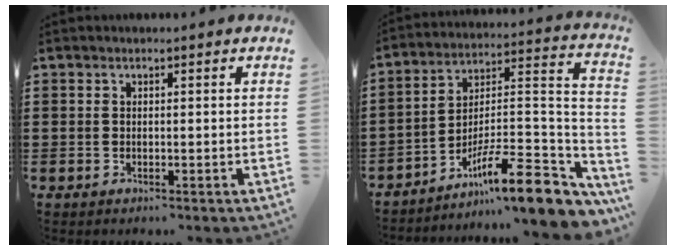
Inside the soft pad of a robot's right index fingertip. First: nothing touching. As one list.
[{"total": 13.5, "force": [-8.9, 3.3, 9.6], "torque": [-0.139, 0.013, -0.159]}]